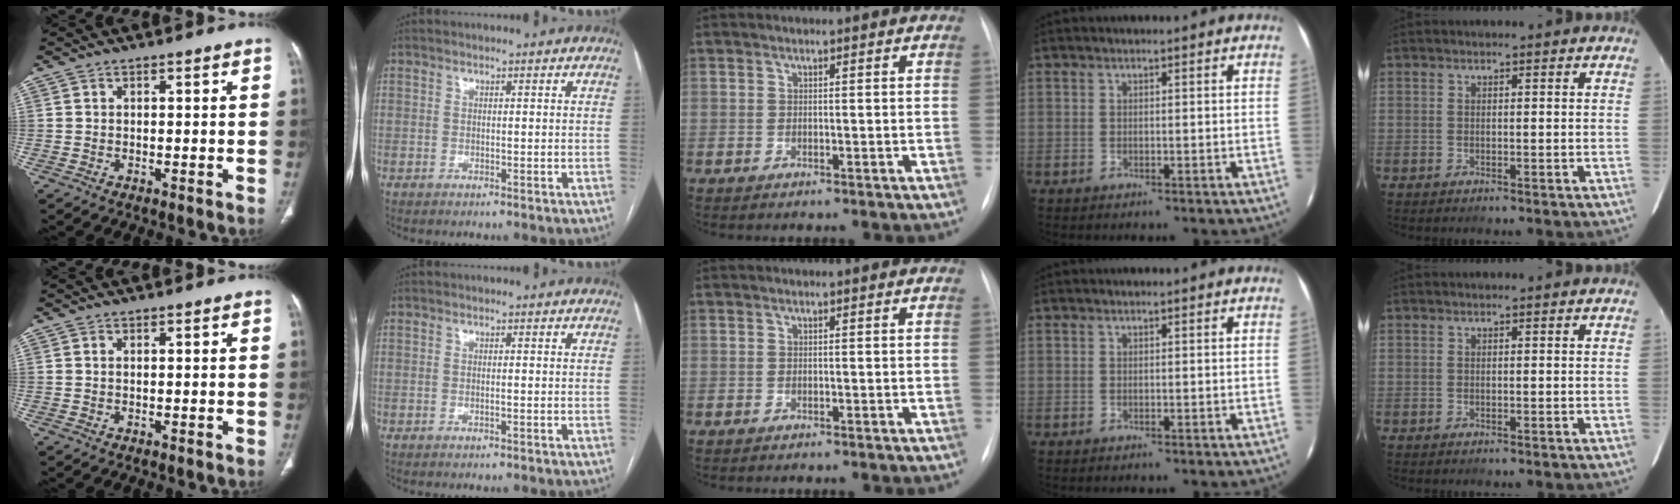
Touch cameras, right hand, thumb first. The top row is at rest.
{"thumb": {"total": 0.5, "force": [0.1, 0.3, 0.4], "torque": [-0.014, 0.004, 0.004]}}